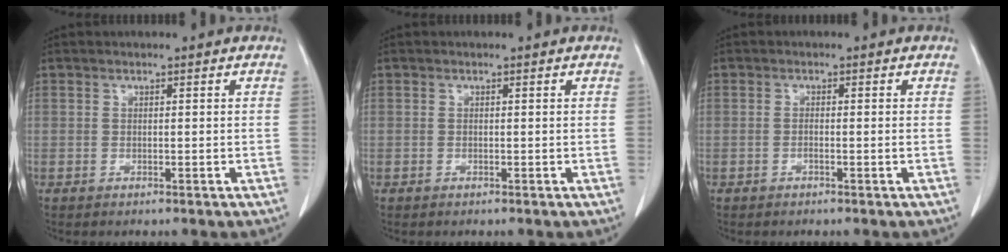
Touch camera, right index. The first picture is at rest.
{"total": 0.0}
{"total": 1.0, "force": [-0.4, -0.1, 1.0], "torque": [-0.017, 0.001, -0.005]}